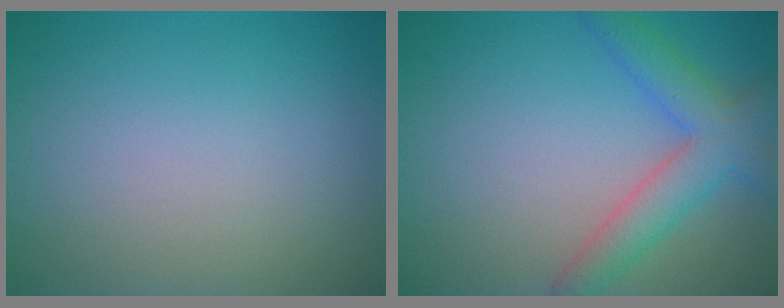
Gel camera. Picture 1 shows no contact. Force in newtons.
{"total": 4.6, "press": 4.6, "slide": 0.1}